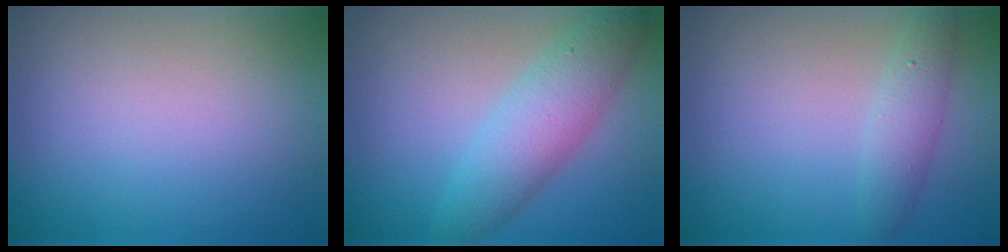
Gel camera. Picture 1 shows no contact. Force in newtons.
{"total": 4.8, "press": 4.8, "slide": 0.0}
{"total": 2.4, "press": 2.4, "slide": 0.1}